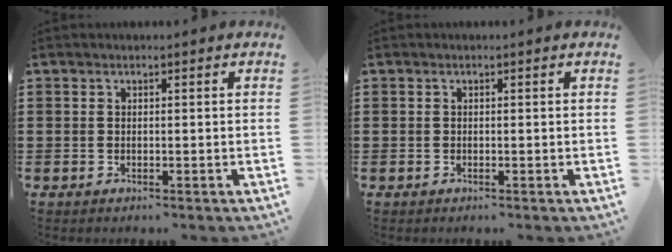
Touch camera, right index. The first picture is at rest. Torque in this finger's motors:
{"motor_torque": [-0.92, 1.21, 0.01, 0.00]}